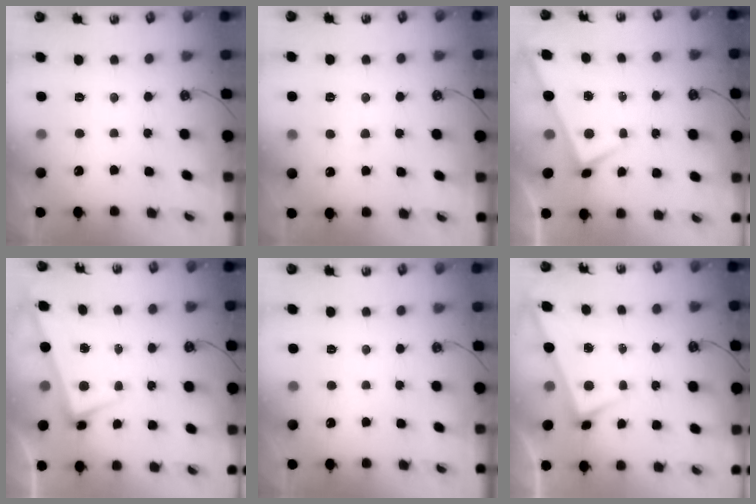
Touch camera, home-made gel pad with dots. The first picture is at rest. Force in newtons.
{"total": 3.8, "press": 3.8, "slide": 0.4}
{"total": 1.7, "press": 1.7, "slide": 0.2}
{"total": 2.6, "press": 2.5, "slide": 0.7}
{"total": 0.0}
{"total": 2.9, "press": 2.9, "slide": 0.1}